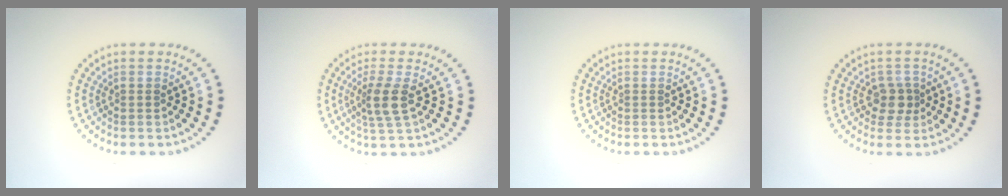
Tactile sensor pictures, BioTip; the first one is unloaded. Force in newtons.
{"total": 2.7, "press": 2.2, "slide": 1.6}
{"total": 0.0}
{"total": 2.0, "press": 1.7, "slide": 1.0}